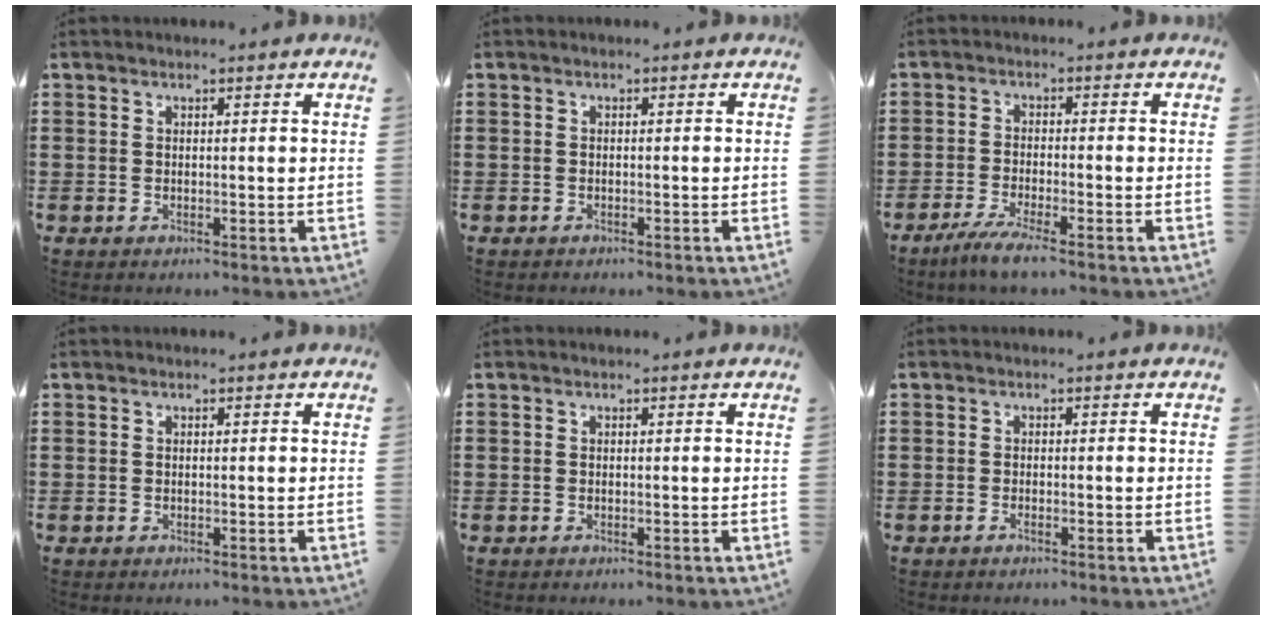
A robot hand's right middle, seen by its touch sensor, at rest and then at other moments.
{"total": 0.6, "force": [-0.6, 0.2, -0.1], "torque": [0.002, 0.001, -0.014]}
{"total": 4.1, "force": [-3.4, 0.0, 2.4], "torque": [-0.052, -0.014, -0.066]}
{"total": 0.0}
{"total": 0.0}
{"total": 0.7, "force": [-0.5, 0.1, 0.4], "torque": [-0.010, -0.003, -0.009]}